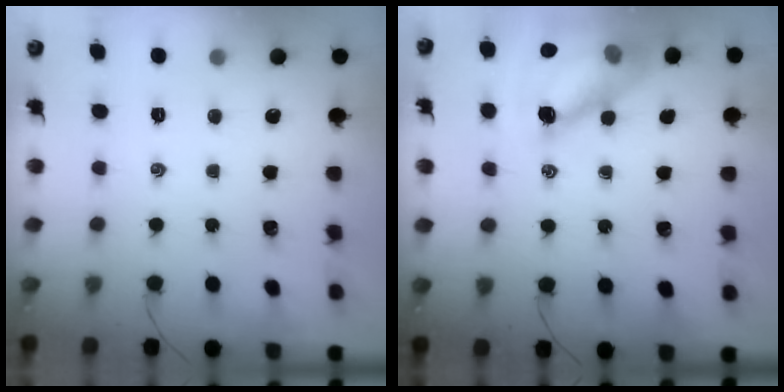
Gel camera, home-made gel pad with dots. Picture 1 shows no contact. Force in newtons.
{"total": 13.8, "press": 13.3, "slide": 3.7}